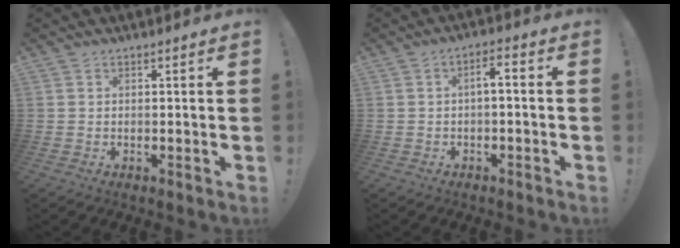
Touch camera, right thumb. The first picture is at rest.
{"total": 3.7, "force": [-1.4, 1.1, 3.2], "torque": [-0.063, 0.013, -0.026]}